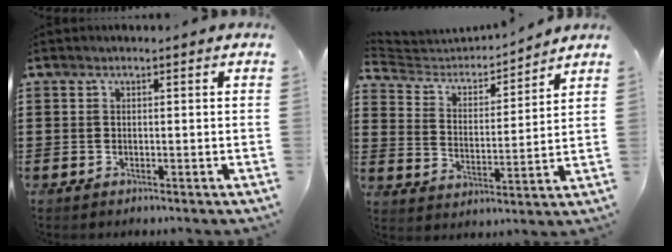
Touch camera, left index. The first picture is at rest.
{"total": 3.7, "force": [3.4, 1.2, 0.3], "torque": [-0.034, -0.028, 0.051]}